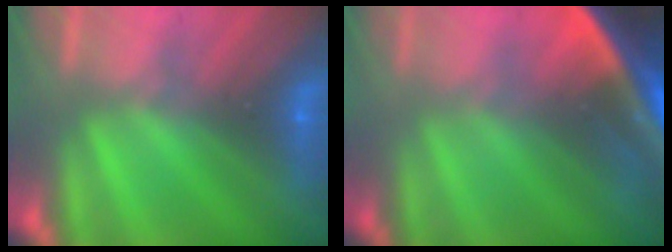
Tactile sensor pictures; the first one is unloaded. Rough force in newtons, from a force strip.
{"total": 7.4}